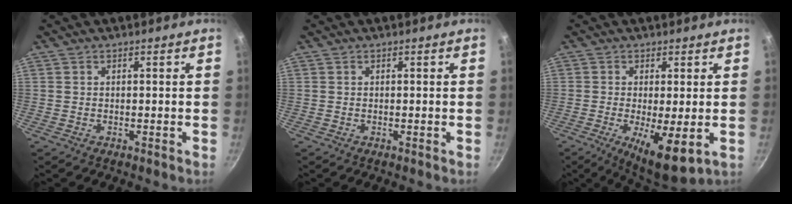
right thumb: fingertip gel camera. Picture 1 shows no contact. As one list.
[{"total": 0.0}, {"total": 9.3, "force": [-1.9, 2.6, 8.8], "torque": [-0.143, -0.012, -0.018]}]